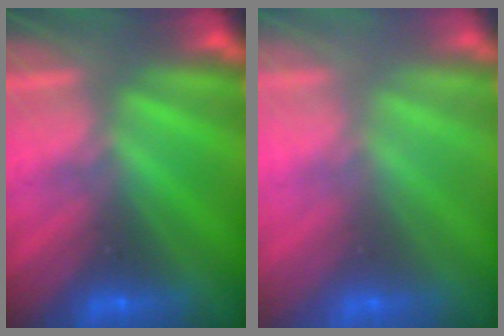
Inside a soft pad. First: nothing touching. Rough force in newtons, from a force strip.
{"total": 3.2}